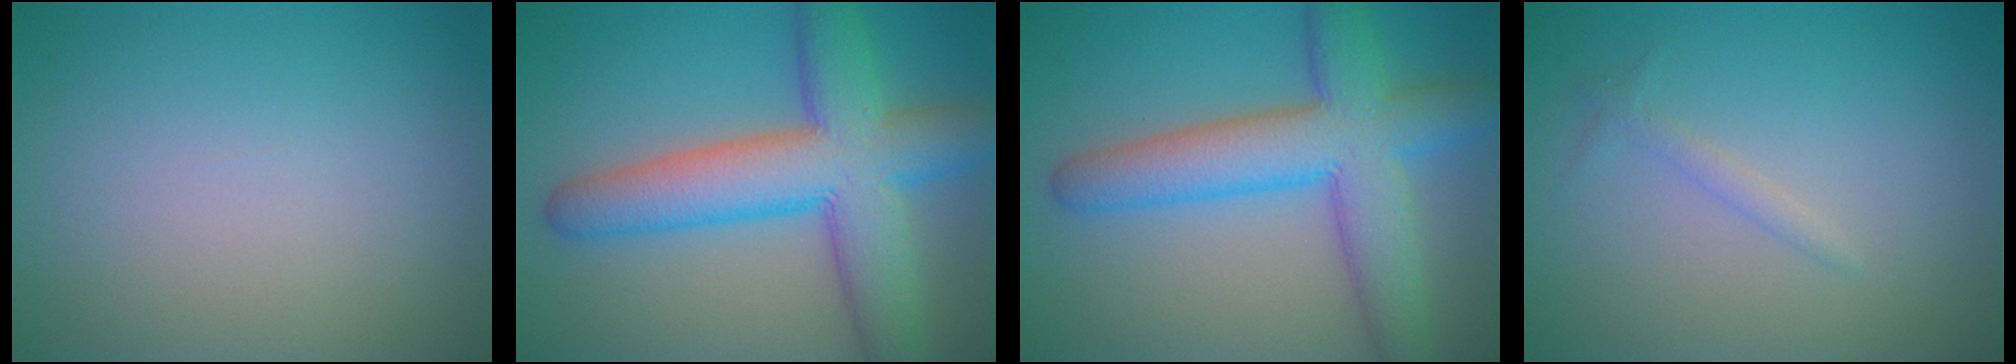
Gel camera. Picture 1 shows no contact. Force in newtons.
{"total": 9.5, "press": 9.5, "slide": 0.3}
{"total": 8.3, "press": 8.3, "slide": 0.3}
{"total": 1.0, "press": 1.0, "slide": 0.0}